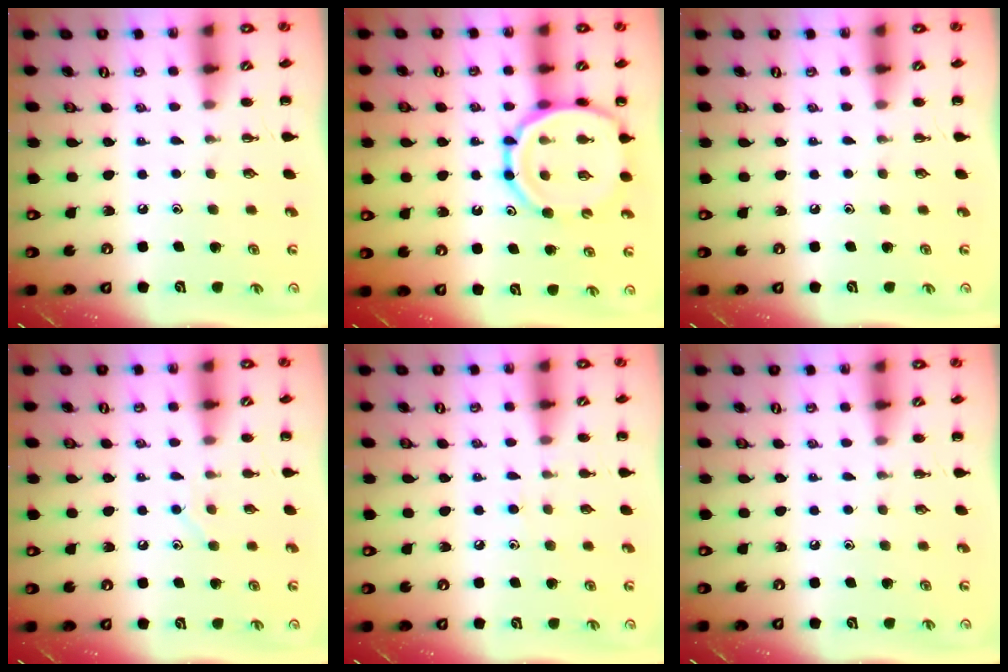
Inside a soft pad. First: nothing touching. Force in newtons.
{"total": 14.7, "press": 14.3, "slide": 3.6}
{"total": 0.0}
{"total": 5.6, "press": 5.5, "slide": 1.1}
{"total": 5.8, "press": 5.4, "slide": 2.1}
{"total": 0.0}